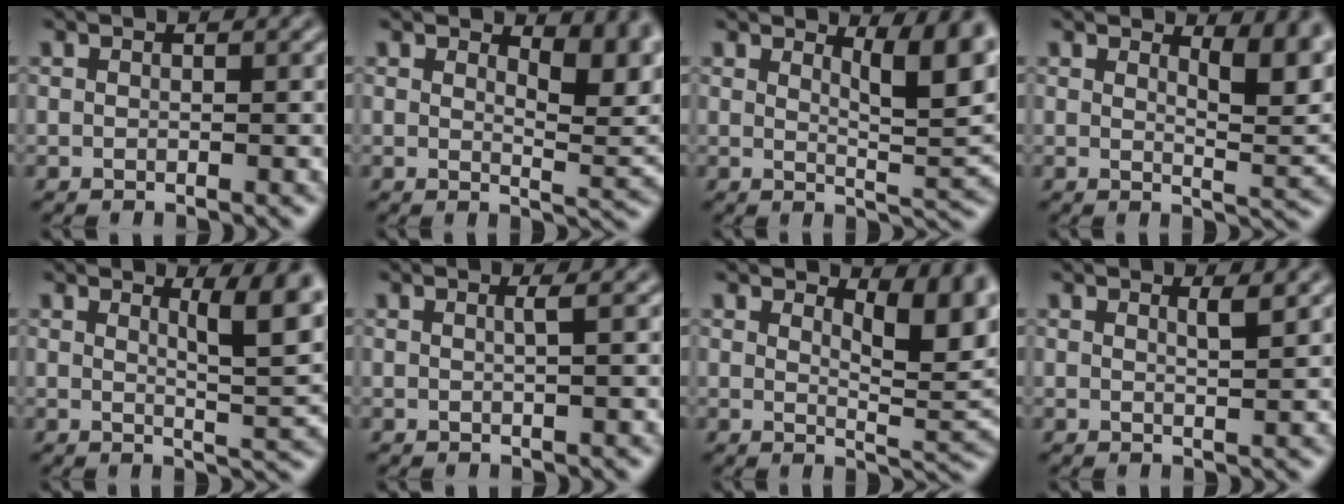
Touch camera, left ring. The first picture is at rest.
{"total": 4.8, "force": [2.4, 1.9, 3.7], "torque": [-0.045, -0.007, 0.033]}
{"total": 5.8, "force": [2.8, 1.7, 4.8], "torque": [-0.058, -0.005, 0.044]}
{"total": 4.9, "force": [2.4, 1.6, 3.9], "torque": [-0.047, -0.007, 0.036]}
{"total": 5.7, "force": [2.6, 1.3, 4.9], "torque": [-0.057, -0.006, 0.039]}
{"total": 1.0, "force": [0.2, 0.3, 1.0], "torque": [-0.010, 0.003, -0.001]}
{"total": 5.3, "force": [2.5, 1.9, 4.3], "torque": [-0.057, -0.008, 0.036]}
{"total": 1.4, "force": [0.9, 0.3, 1.0], "torque": [-0.011, 0.000, 0.011]}